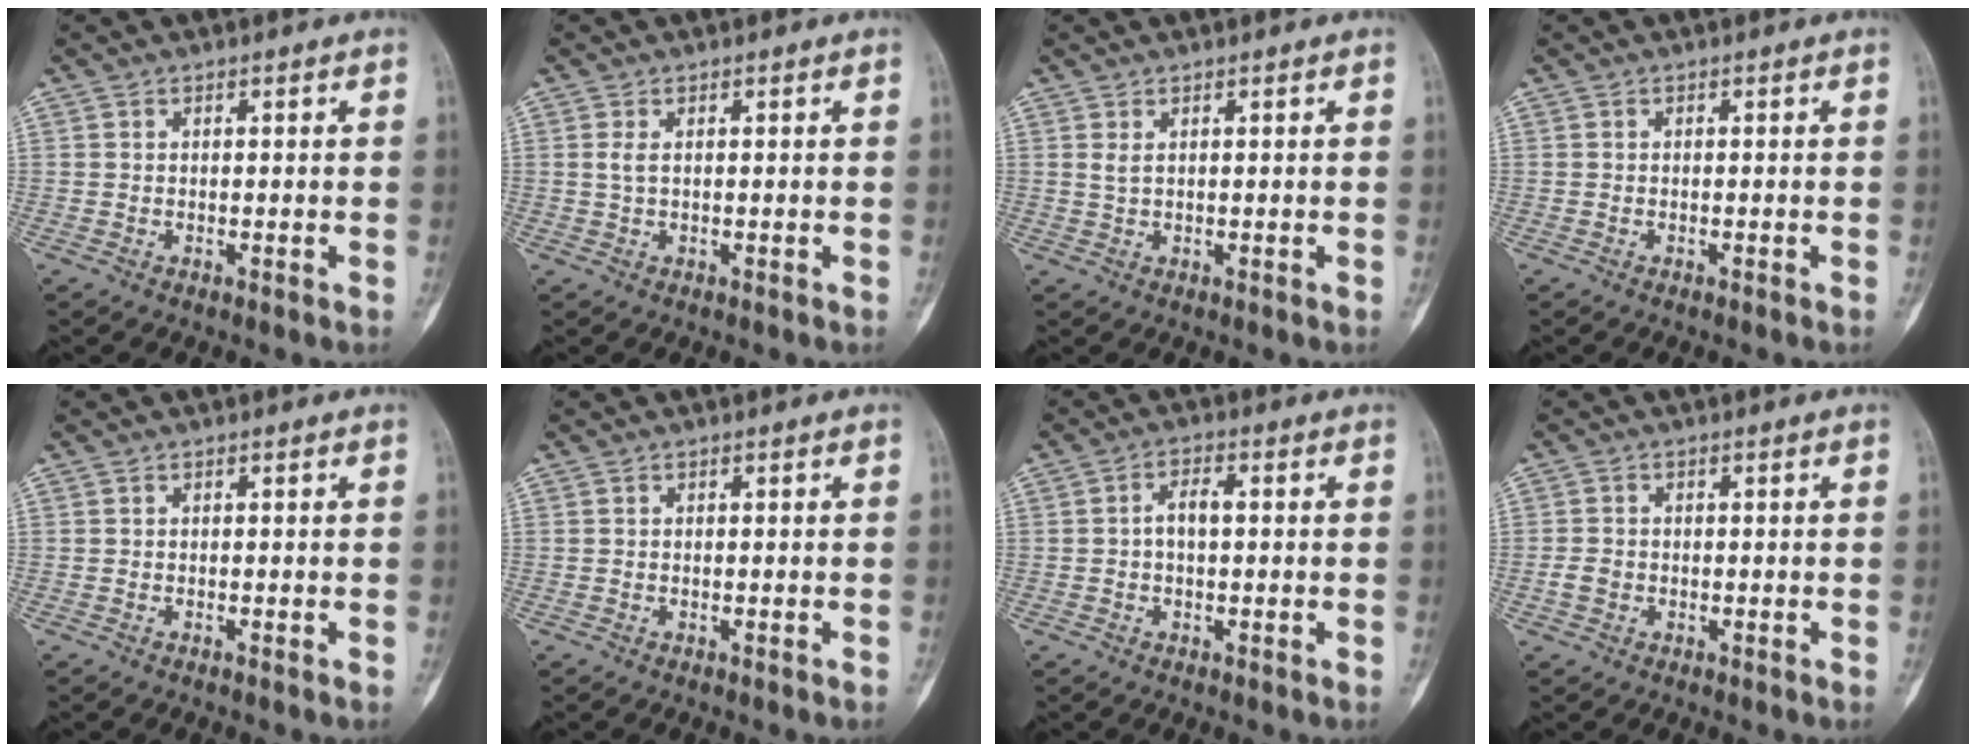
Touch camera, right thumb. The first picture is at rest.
{"total": 1.2, "force": [0.4, 0.4, 1.1], "torque": [-0.033, 0.003, 0.012]}
{"total": 1.0, "force": [0.6, 0.4, 0.8], "torque": [-0.021, 0.005, 0.016]}
{"total": 0.0}
{"total": 0.0}
{"total": 0.0}
{"total": 3.5, "force": [0.0, 1.8, 3.0], "torque": [-0.051, 0.013, -0.004]}
{"total": 2.3, "force": [-0.7, 1.8, 1.2], "torque": [-0.022, 0.007, -0.013]}